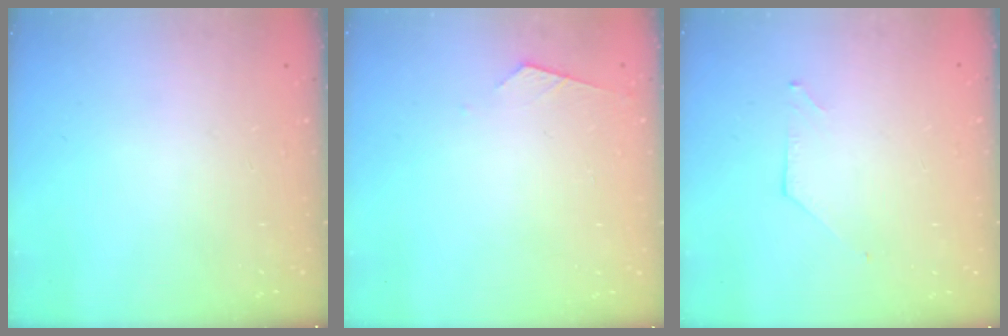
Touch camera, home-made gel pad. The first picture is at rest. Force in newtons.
{"total": 4.4, "press": 4.4, "slide": 0.5}
{"total": 0.0}